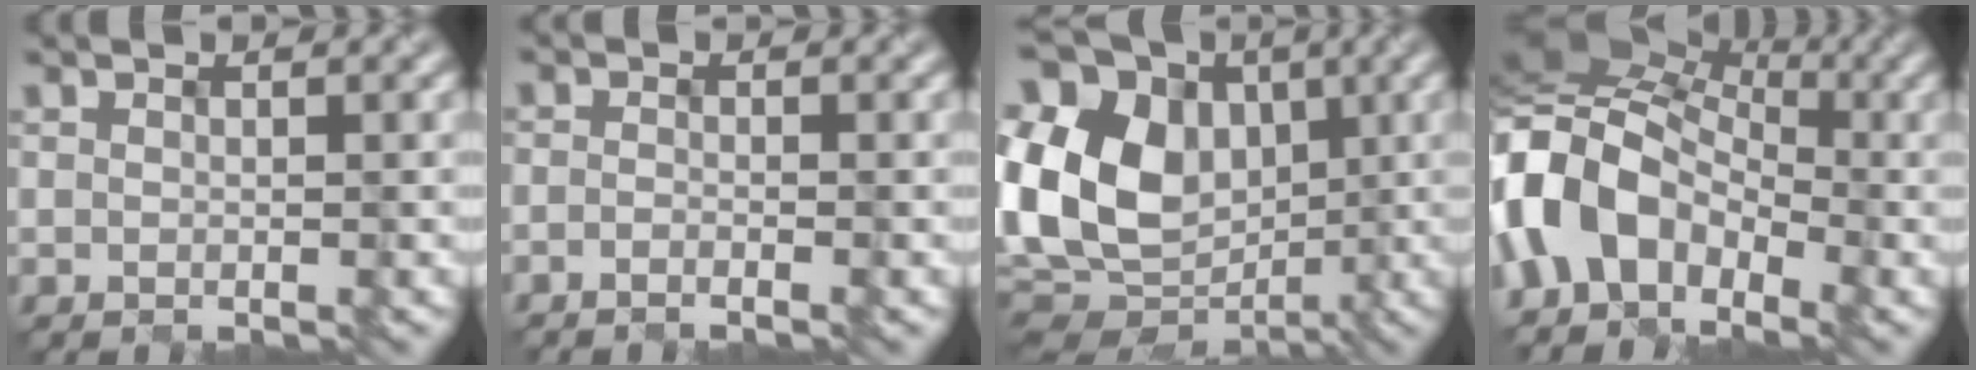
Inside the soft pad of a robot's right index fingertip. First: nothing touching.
{"total": 1.9, "force": [-1.7, -0.7, -0.5], "torque": [-0.002, -0.009, -0.014]}
{"total": 15.0, "force": [-0.6, 11.3, 9.9], "torque": [-0.219, 0.016, 0.013]}
{"total": 10.4, "force": [-3.5, 7.6, 6.2], "torque": [-0.145, 0.000, -0.062]}